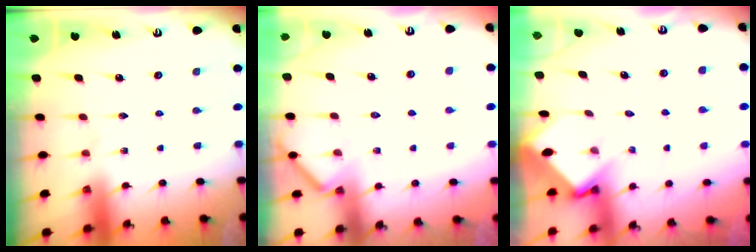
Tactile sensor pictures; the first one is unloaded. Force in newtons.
{"total": 3.8, "press": 3.8, "slide": 0.5}
{"total": 3.6, "press": 3.6, "slide": 0.3}